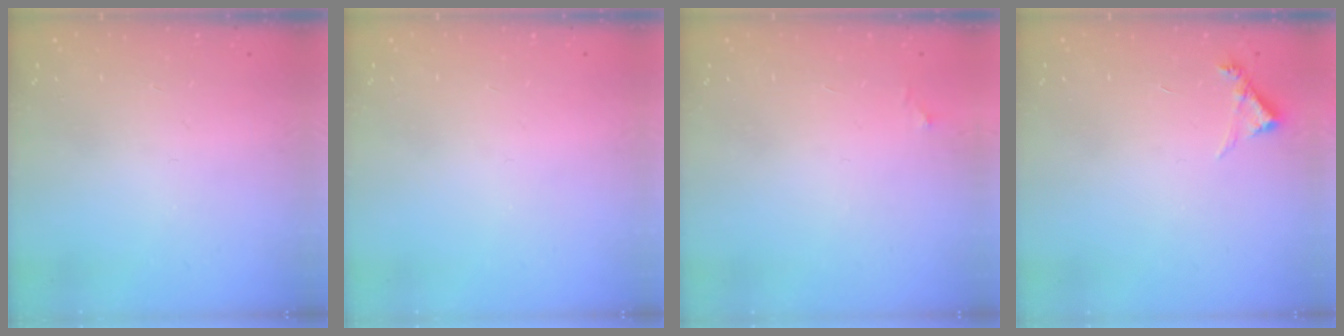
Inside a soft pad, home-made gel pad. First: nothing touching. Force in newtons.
{"total": 0.0}
{"total": 3.3, "press": 3.2, "slide": 0.5}
{"total": 5.0, "press": 5.0, "slide": 0.5}